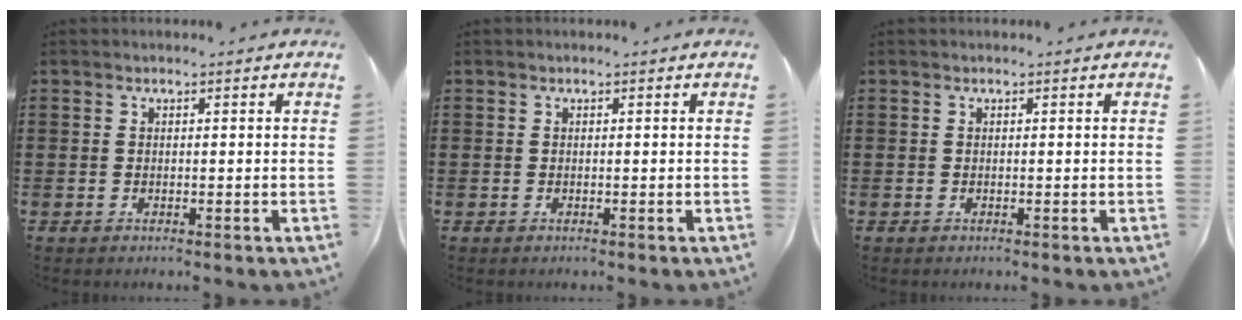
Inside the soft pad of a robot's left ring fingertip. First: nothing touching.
{"total": 0.0}
{"total": 0.0}